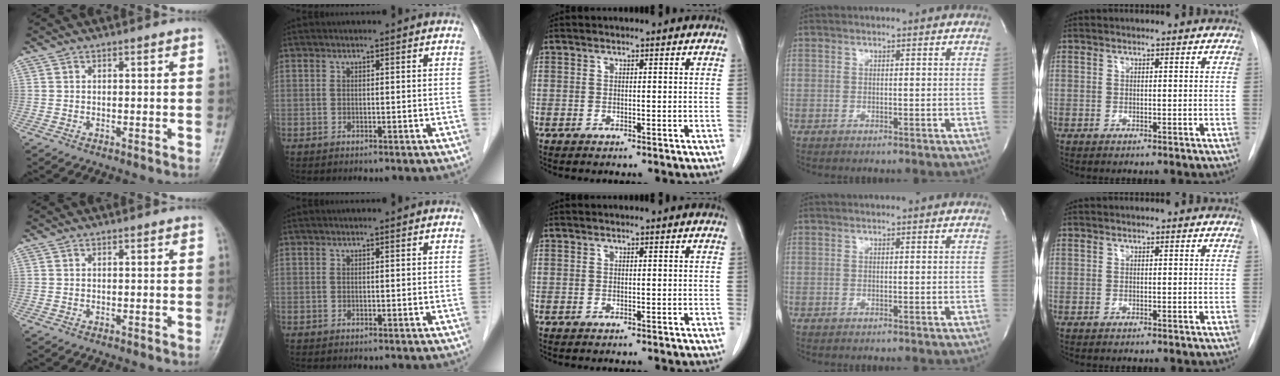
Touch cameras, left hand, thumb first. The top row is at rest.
{}